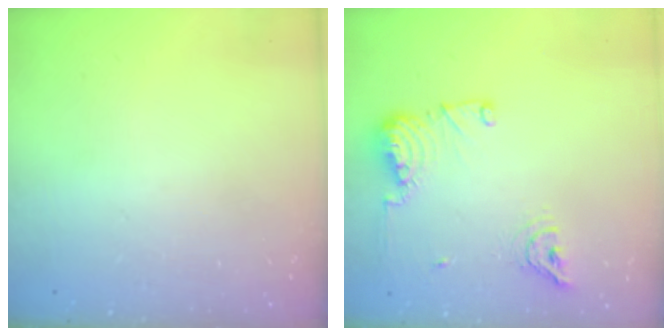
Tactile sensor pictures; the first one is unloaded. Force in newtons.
{"total": 11.6, "press": 11.5, "slide": 1.6}